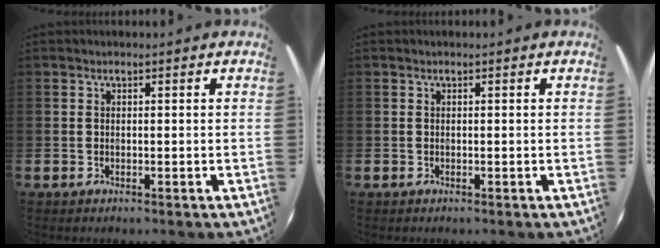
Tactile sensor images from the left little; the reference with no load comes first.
{"total": 0.0}